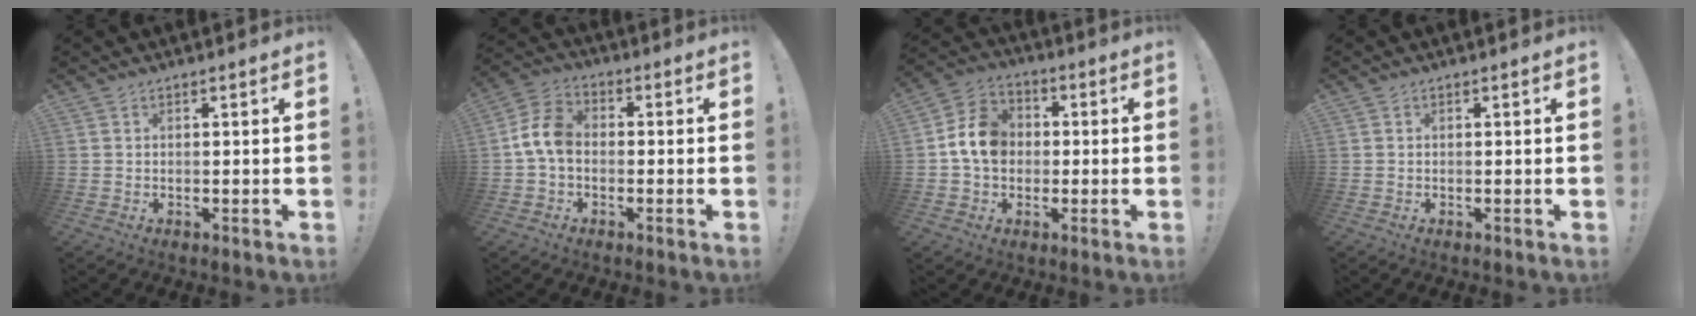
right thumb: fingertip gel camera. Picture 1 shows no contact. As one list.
[{"total": 9.5, "force": [-0.6, 6.6, 6.8], "torque": [-0.133, 0.020, -0.006]}, {"total": 11.7, "force": [0.5, 9.6, 6.8], "torque": [-0.107, 0.018, 0.017]}, {"total": 0.0}]